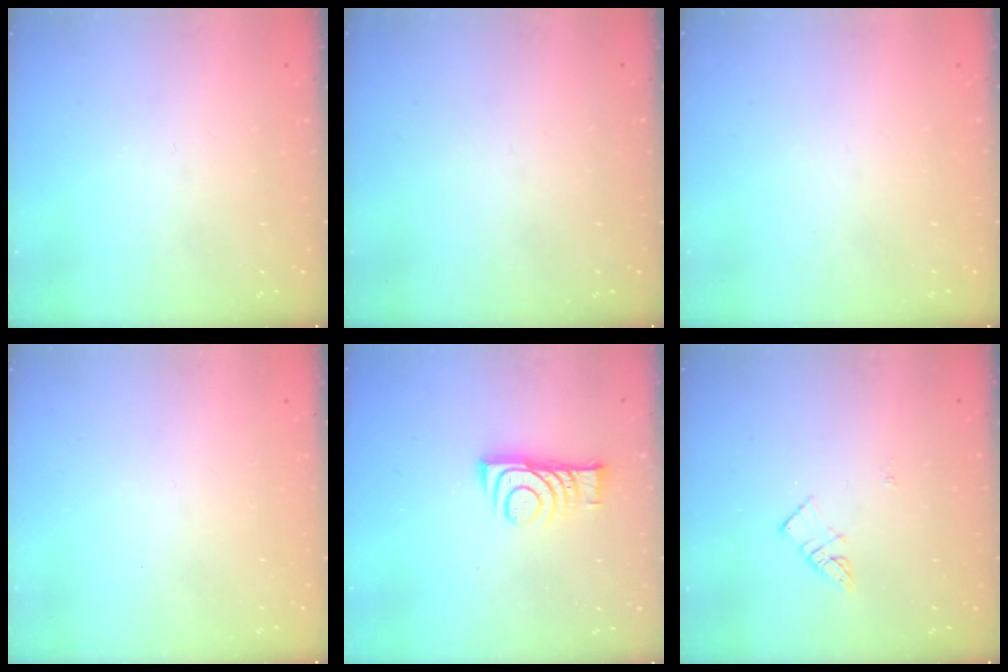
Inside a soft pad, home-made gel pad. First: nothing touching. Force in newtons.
{"total": 0.0}
{"total": 1.5, "press": 1.5, "slide": 0.1}
{"total": 1.5, "press": 1.5, "slide": 0.1}
{"total": 8.8, "press": 8.8, "slide": 0.1}
{"total": 3.1, "press": 3.1, "slide": 0.3}